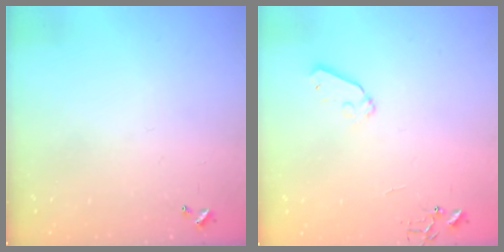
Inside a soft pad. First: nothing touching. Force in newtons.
{"total": 6.5, "press": 6.5, "slide": 0.6}